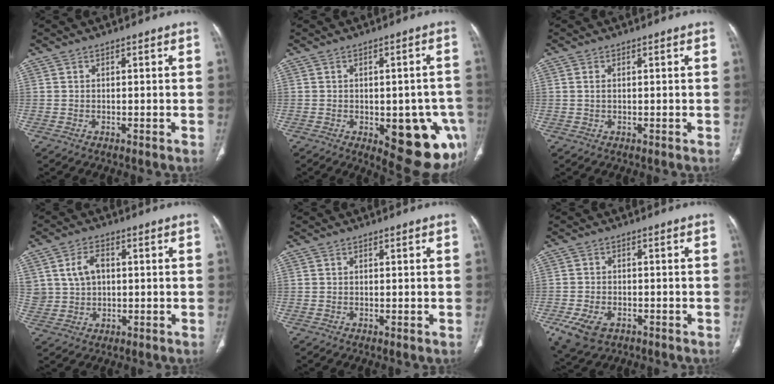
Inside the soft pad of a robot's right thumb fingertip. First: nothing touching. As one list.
[{"total": 16.5, "force": [-5.6, 7.6, 13.6], "torque": [-0.113, 0.012, -0.048]}, {"total": 1.0, "force": [0.3, 0.5, 0.8], "torque": [-0.020, 0.003, 0.008]}, {"total": 7.2, "force": [1.6, 5.3, 4.6], "torque": [-0.072, 0.002, 0.037]}, {"total": 0.0}, {"total": 7.4, "force": [-3.7, 4.5, 4.5], "torque": [-0.094, 0.006, -0.057]}]